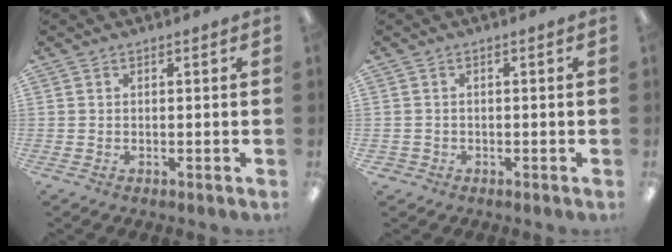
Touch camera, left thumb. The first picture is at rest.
{"total": 1.2, "force": [-0.4, 1.1, 0.0], "torque": [-0.002, 0.004, -0.010]}